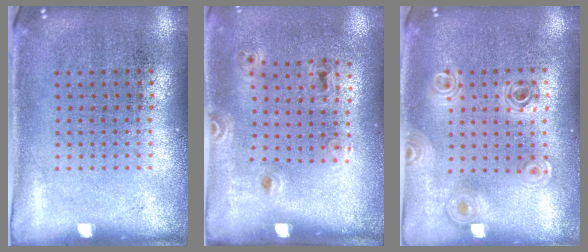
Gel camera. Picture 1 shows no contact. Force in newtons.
{"total": 1.3, "press": 0.8, "slide": 1.1}
{"total": 0.8, "press": 0.8, "slide": 0.0}